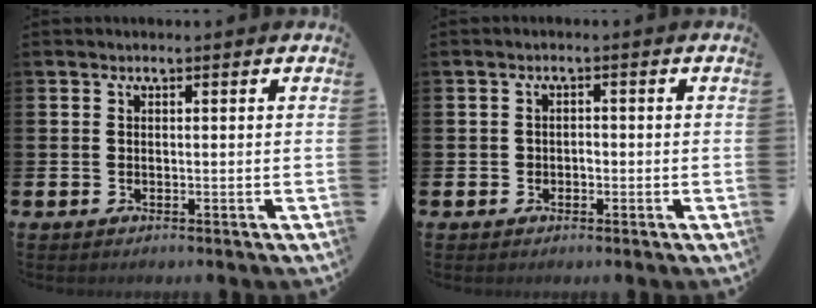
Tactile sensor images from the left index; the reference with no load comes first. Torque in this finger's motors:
{"motor_torque": [-0.17, -0.13, -0.05, 0.01]}